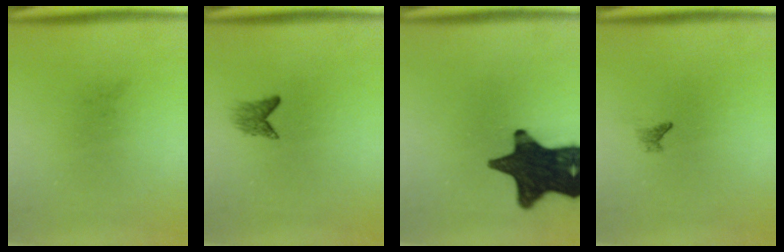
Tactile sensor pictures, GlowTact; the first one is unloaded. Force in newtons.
{"total": 1.9}
{"total": 17.4}
{"total": 0.8}